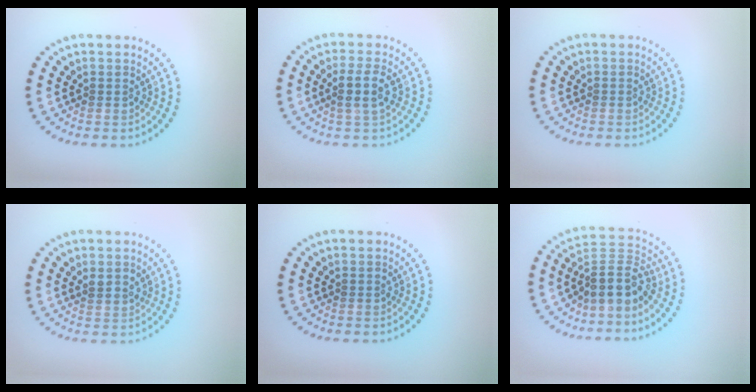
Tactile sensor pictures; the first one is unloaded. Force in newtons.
{"total": 2.3, "press": 2.0, "slide": 1.0}
{"total": 0.0}
{"total": 1.0, "press": 0.7, "slide": 0.7}
{"total": 0.0}
{"total": 4.1, "press": 3.2, "slide": 2.6}